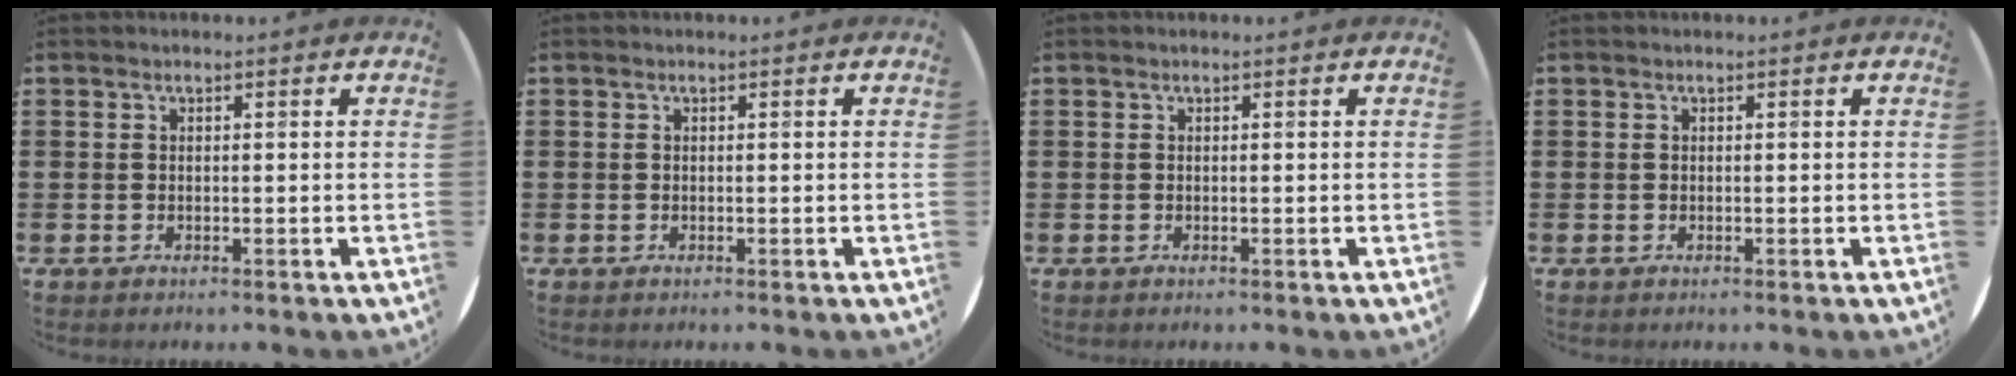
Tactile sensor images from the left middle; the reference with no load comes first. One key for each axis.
{"total": 0.0}
{"total": 0.0}
{"total": 0.0}